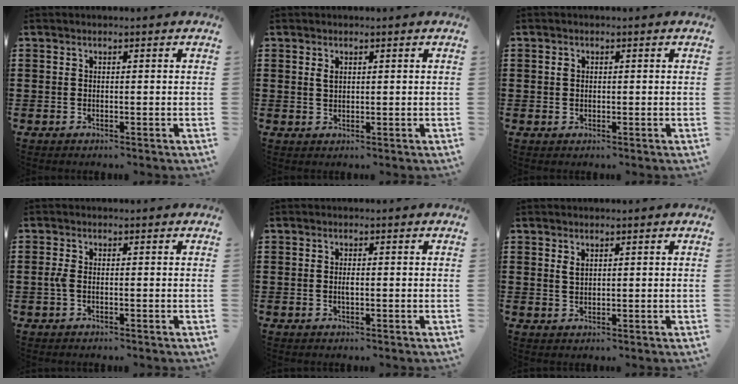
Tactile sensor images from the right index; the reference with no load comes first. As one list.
[{"total": 1.3, "force": [0.5, 0.6, 1.1], "torque": [-0.024, 0.003, 0.010]}, {"total": 1.0, "force": [0.2, 0.7, 0.6], "torque": [-0.016, 0.001, 0.005]}, {"total": 1.5, "force": [-0.3, 0.5, 1.4], "torque": [-0.034, -0.003, -0.008]}, {"total": 1.3, "force": [-0.1, 0.5, 1.2], "torque": [-0.024, 0.000, -0.002]}, {"total": 1.3, "force": [0.7, 0.6, 0.9], "torque": [-0.020, 0.001, 0.014]}]